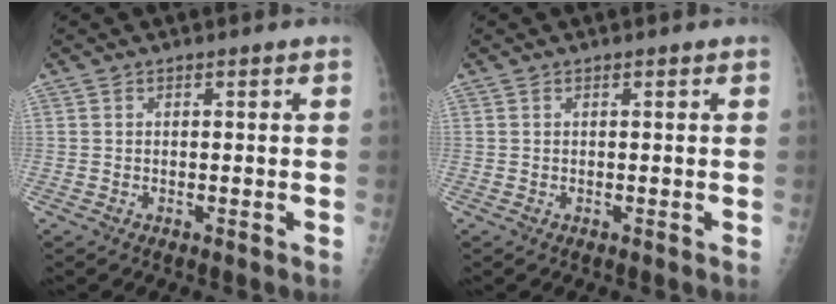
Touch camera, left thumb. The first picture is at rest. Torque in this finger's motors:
{"motor_torque": [-0.02, 0.02, -0.02, 0.03, 0.00]}